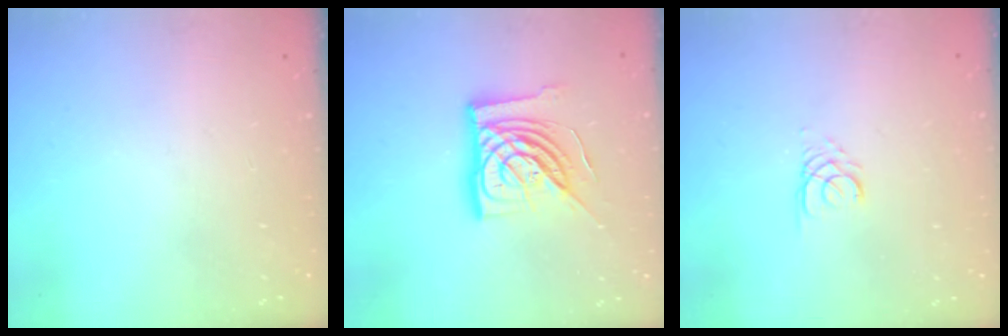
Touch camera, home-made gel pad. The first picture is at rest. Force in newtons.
{"total": 15.7, "press": 15.7, "slide": 1.5}
{"total": 2.6, "press": 2.6, "slide": 0.3}